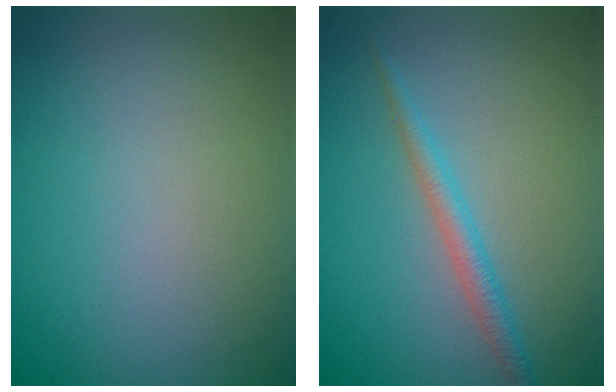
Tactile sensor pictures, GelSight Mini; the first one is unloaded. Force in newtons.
{"total": 2.0, "press": 2.0, "slide": 0.0}